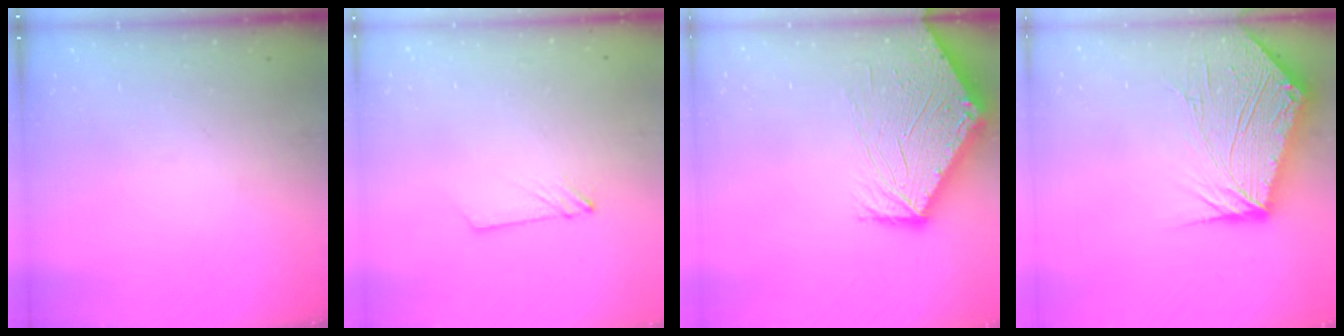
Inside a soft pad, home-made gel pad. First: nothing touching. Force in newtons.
{"total": 2.4, "press": 2.4, "slide": 0.2}
{"total": 11.1, "press": 11.0, "slide": 1.3}
{"total": 16.8, "press": 16.7, "slide": 2.1}